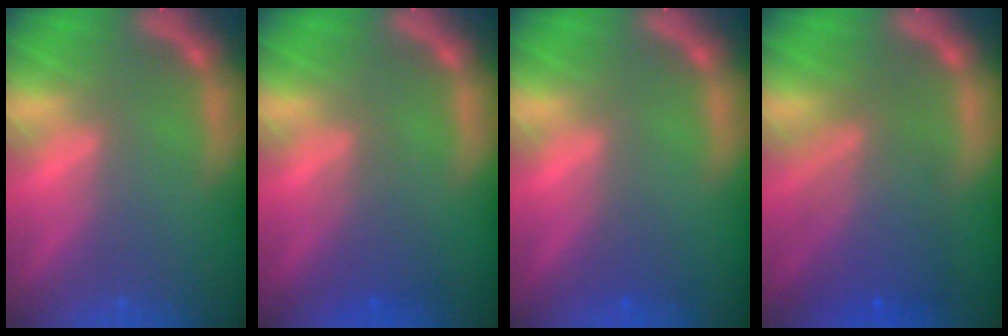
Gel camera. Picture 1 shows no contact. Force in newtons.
{"total": 2.4}
{"total": 1.0}
{"total": 6.6}